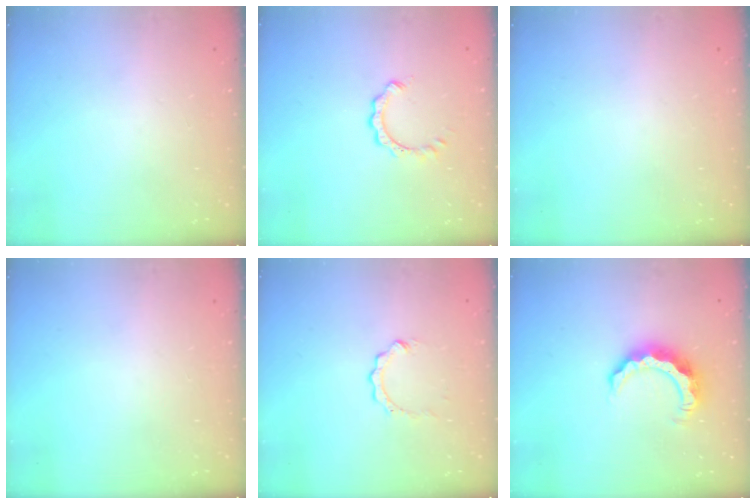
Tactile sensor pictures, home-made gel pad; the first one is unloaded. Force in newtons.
{"total": 4.0, "press": 4.0, "slide": 0.3}
{"total": 0.0}
{"total": 0.0}
{"total": 2.3, "press": 2.3, "slide": 0.2}
{"total": 8.3, "press": 8.3, "slide": 0.6}